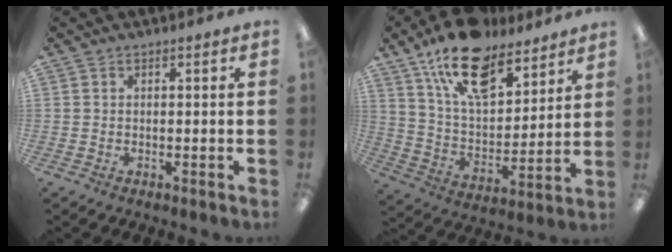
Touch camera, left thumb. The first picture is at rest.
{"total": 18.4, "force": [13.2, 8.7, 9.6], "torque": [-0.168, -0.069, 0.234]}